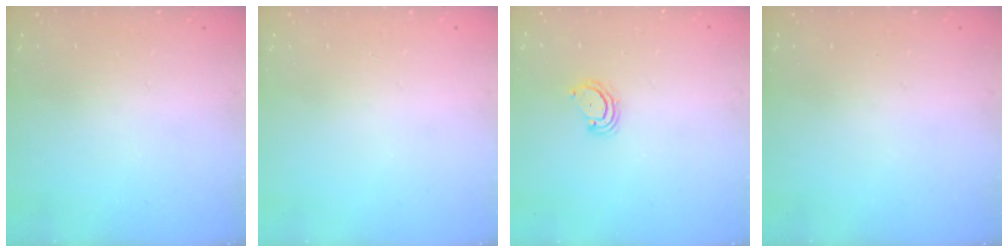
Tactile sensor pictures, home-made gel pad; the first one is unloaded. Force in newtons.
{"total": 0.0}
{"total": 3.5, "press": 3.4, "slide": 0.4}
{"total": 0.0}